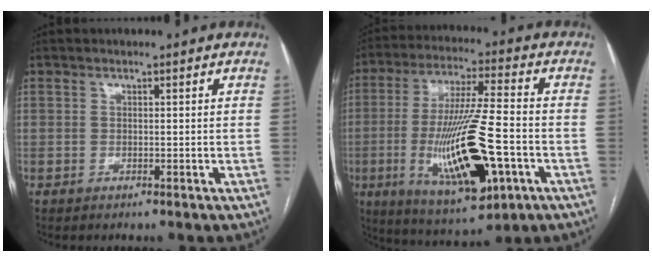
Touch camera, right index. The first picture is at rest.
{"total": 18.6, "force": [-5.2, 3.4, 17.5], "torque": [-0.347, -0.021, -0.075]}